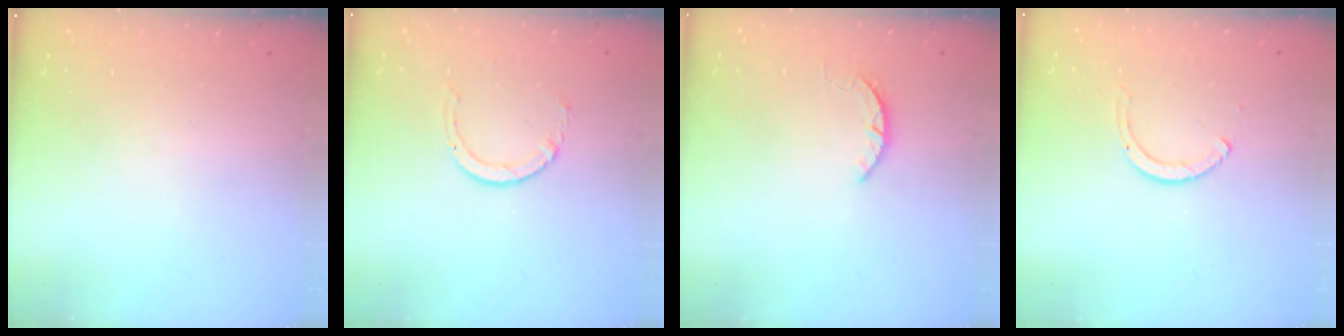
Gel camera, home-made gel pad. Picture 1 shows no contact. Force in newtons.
{"total": 2.9, "press": 2.9, "slide": 0.4}
{"total": 1.6, "press": 1.6, "slide": 0.3}
{"total": 2.6, "press": 2.6, "slide": 0.3}